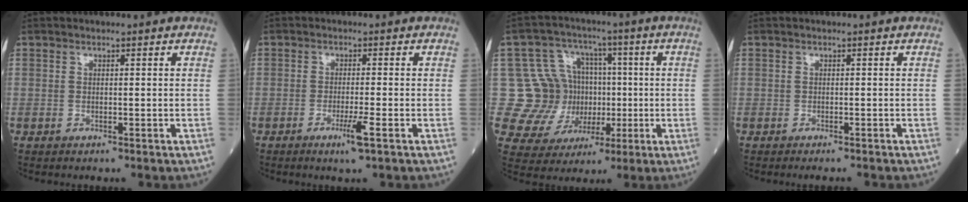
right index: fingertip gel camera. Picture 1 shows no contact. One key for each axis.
{"total": 3.2, "fx": -1.6, "fy": -0.5, "fz": 2.7, "tx": -0.050, "ty": -0.009, "tz": -0.032}
{"total": 12.0, "fx": -0.1, "fy": 11.1, "fz": 4.7, "tx": -0.085, "ty": 0.040, "tz": 0.020}
{"total": 1.9, "fx": -1.8, "fy": -0.1, "fz": 0.6, "tx": -0.006, "ty": -0.004, "tz": -0.025}